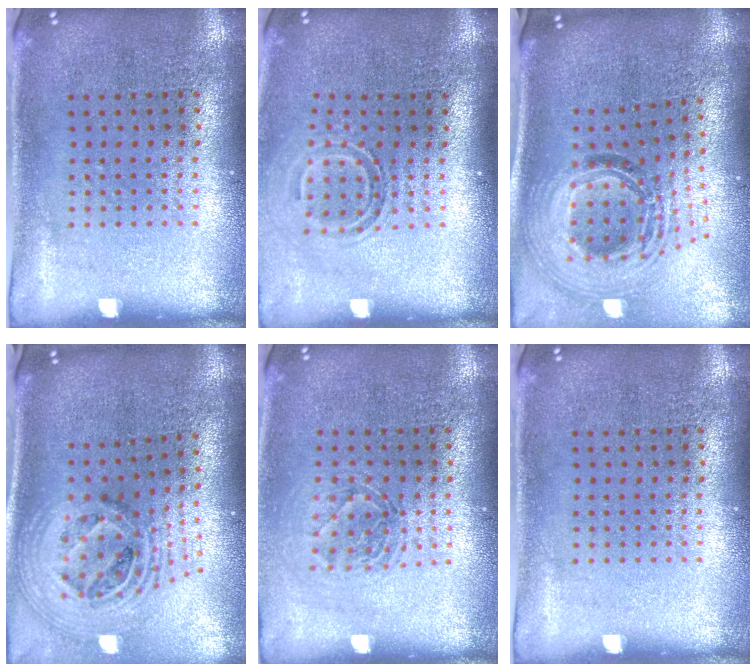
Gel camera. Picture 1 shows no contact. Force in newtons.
{"total": 1.7, "press": 1.2, "slide": 1.2}
{"total": 2.1, "press": 1.6, "slide": 1.3}
{"total": 2.7, "press": 1.9, "slide": 1.9}
{"total": 1.3, "press": 1.1, "slide": 0.6}
{"total": 0.0}